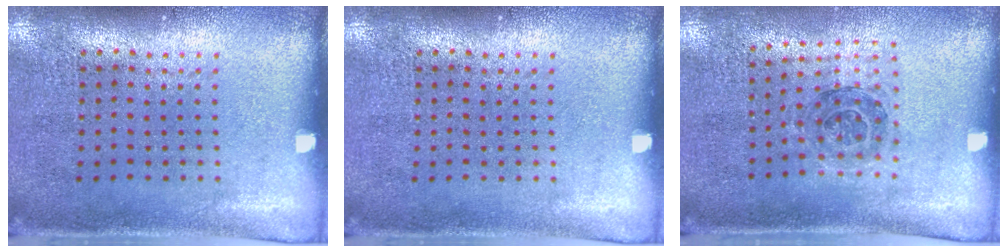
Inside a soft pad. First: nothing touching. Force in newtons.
{"total": 0.0}
{"total": 1.1, "press": 1.1, "slide": 0.3}